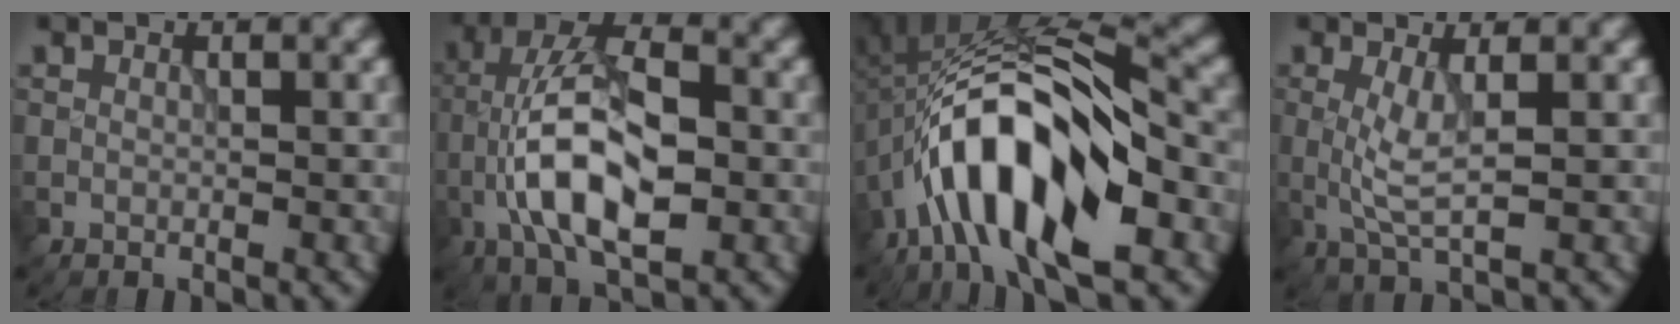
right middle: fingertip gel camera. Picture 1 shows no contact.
{"total": 10.9, "force": [-2.3, 4.9, 9.5], "torque": [-0.182, 0.018, -0.050]}
{"total": 13.3, "force": [-4.5, 5.4, 11.3], "torque": [-0.198, 0.020, -0.085]}
{"total": 3.0, "force": [0.3, 0.6, 2.9], "torque": [-0.065, -0.003, 0.008]}